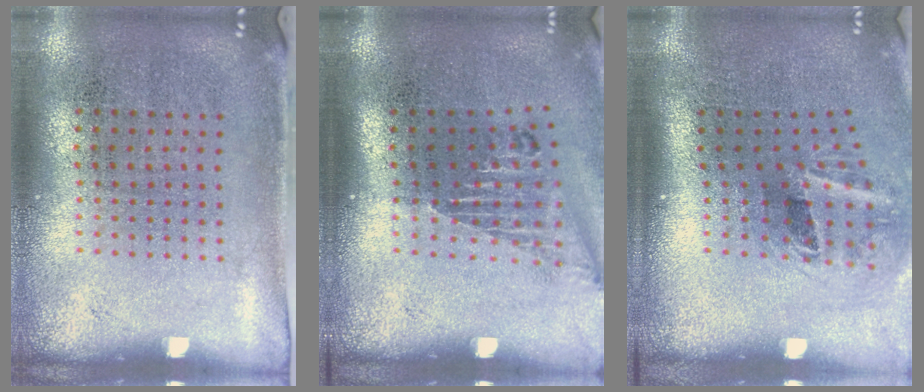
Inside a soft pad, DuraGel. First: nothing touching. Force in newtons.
{"total": 1.6, "press": 1.2, "slide": 1.1}
{"total": 2.1, "press": 1.3, "slide": 1.7}